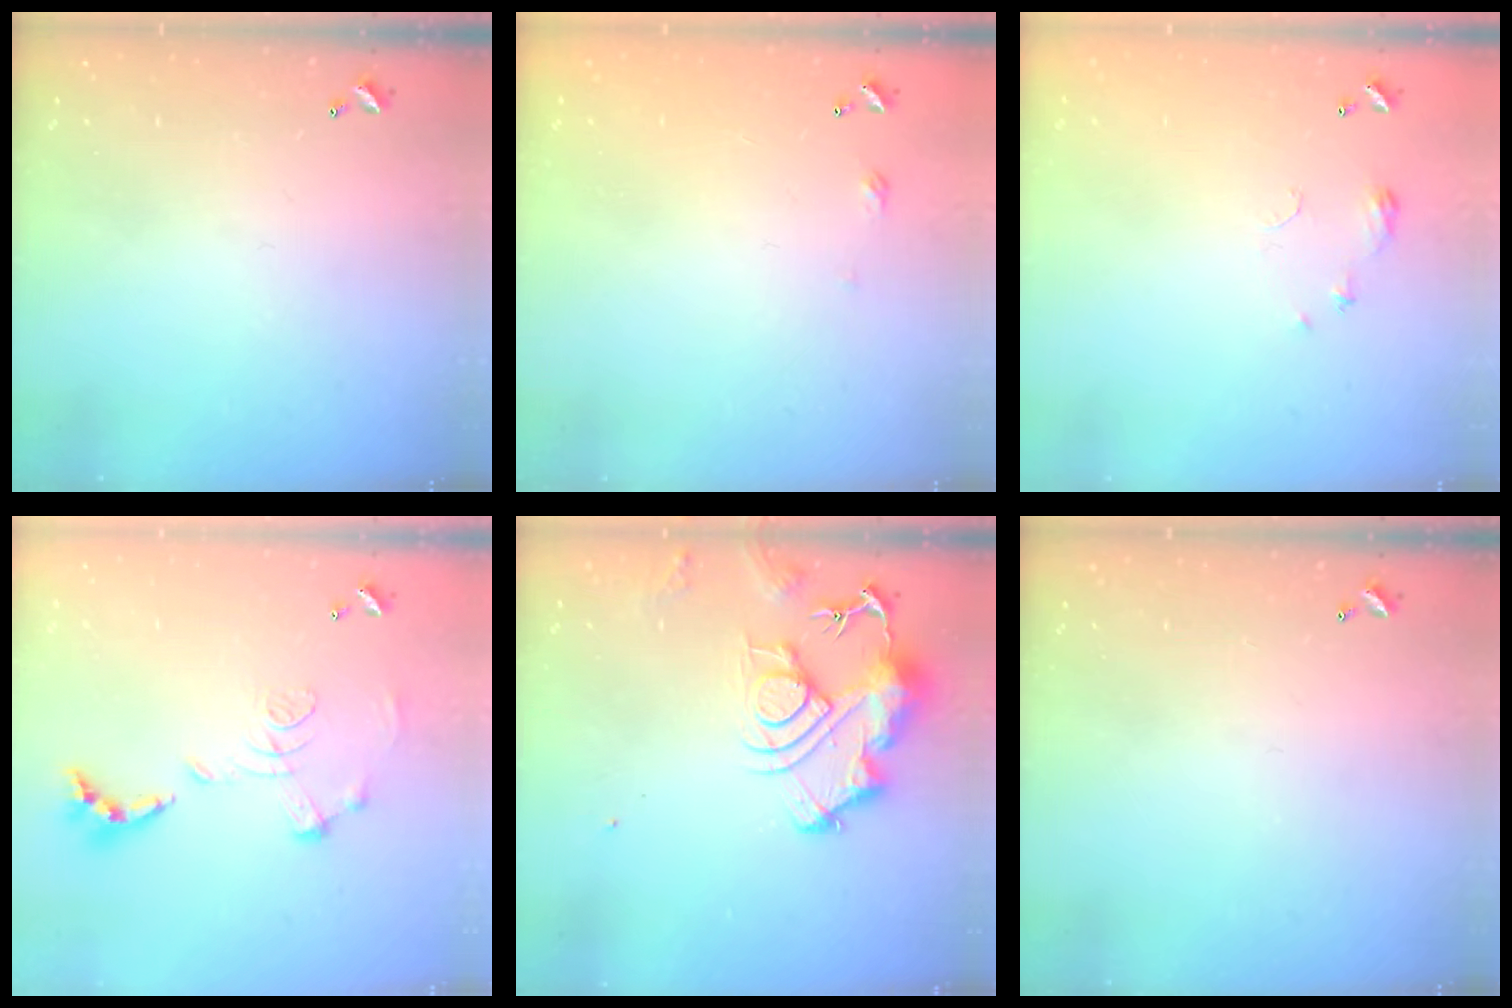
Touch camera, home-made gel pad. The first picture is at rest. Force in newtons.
{"total": 2.7, "press": 2.6, "slide": 0.4}
{"total": 4.5, "press": 4.5, "slide": 0.6}
{"total": 1.2, "press": 0.4, "slide": 1.1}
{"total": 12.2, "press": 12.1, "slide": 1.4}
{"total": 0.0}